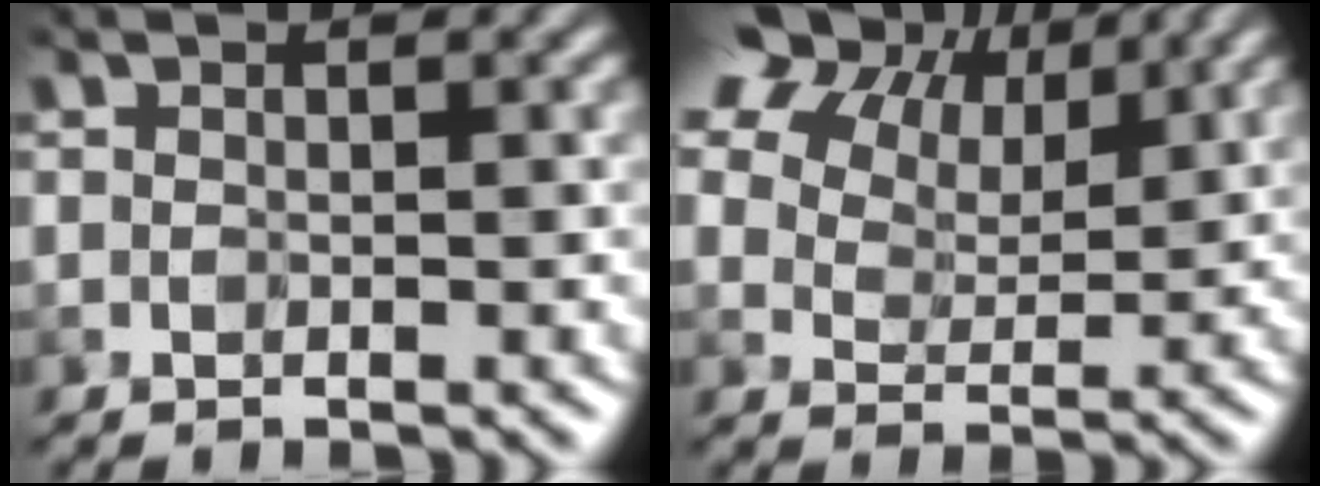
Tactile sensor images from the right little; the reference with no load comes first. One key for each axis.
{"total": 13.4, "fx": 7.9, "fy": 8.1, "fz": 7.2, "tx": -0.144, "ty": 0.028, "tz": 0.143}